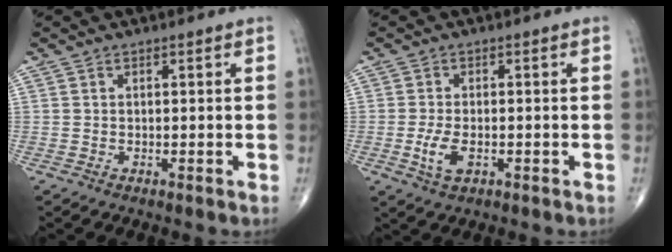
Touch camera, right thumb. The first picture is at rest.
{"total": 4.2, "force": [-1.1, 2.2, 3.4], "torque": [-0.069, 0.000, -0.017]}